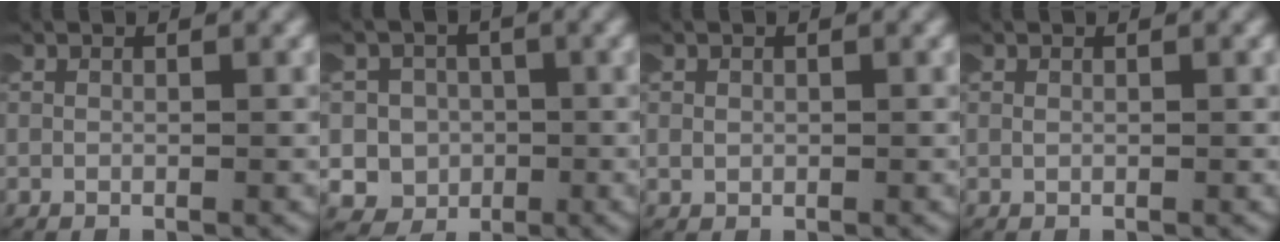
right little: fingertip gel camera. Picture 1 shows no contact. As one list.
[{"total": 11.2, "force": [-3.7, 10.4, 2.1], "torque": [-0.079, -0.040, -0.071]}, {"total": 0.8, "force": [0.1, 0.7, 0.3], "torque": [-0.015, 0.004, 0.002]}, {"total": 0.0}]